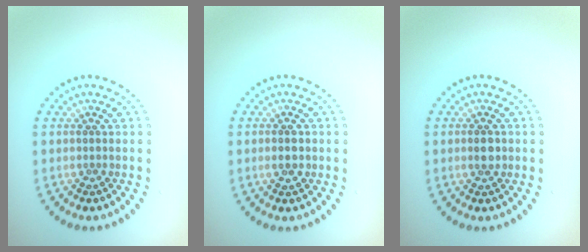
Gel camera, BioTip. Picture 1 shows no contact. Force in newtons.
{"total": 2.2, "press": 2.2, "slide": 0.1}
{"total": 1.5, "press": 1.5, "slide": 0.2}